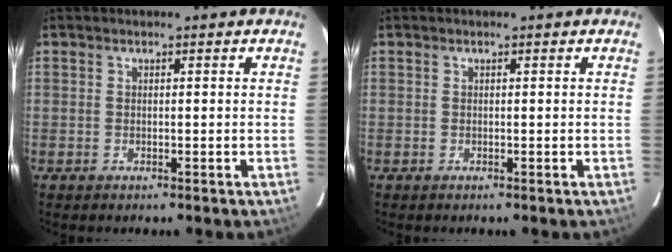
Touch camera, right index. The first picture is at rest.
{"total": 0.0}